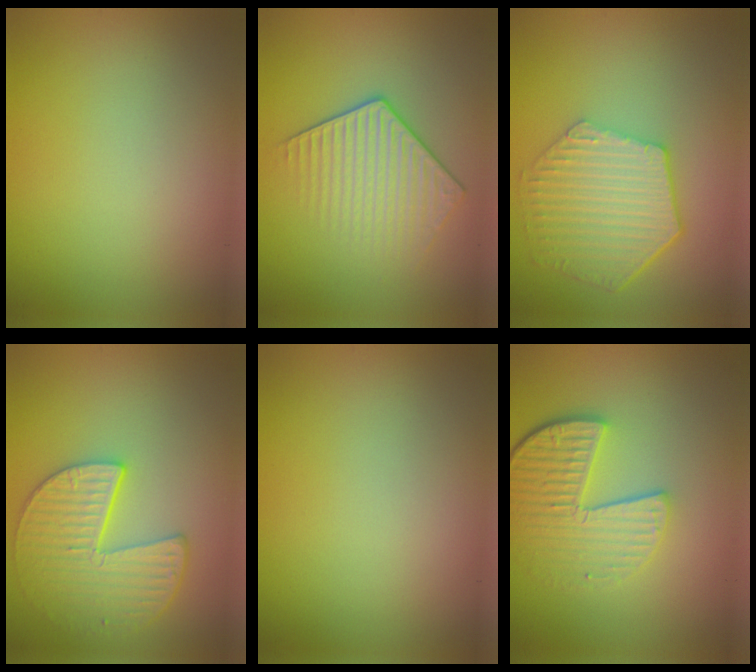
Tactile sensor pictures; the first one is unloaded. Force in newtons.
{"total": 3.5, "press": 3.1, "slide": 1.8}
{"total": 6.3, "press": 4.8, "slide": 4.0}
{"total": 4.9, "press": 4.7, "slide": 1.6}
{"total": 0.0}
{"total": 5.6, "press": 4.1, "slide": 3.7}